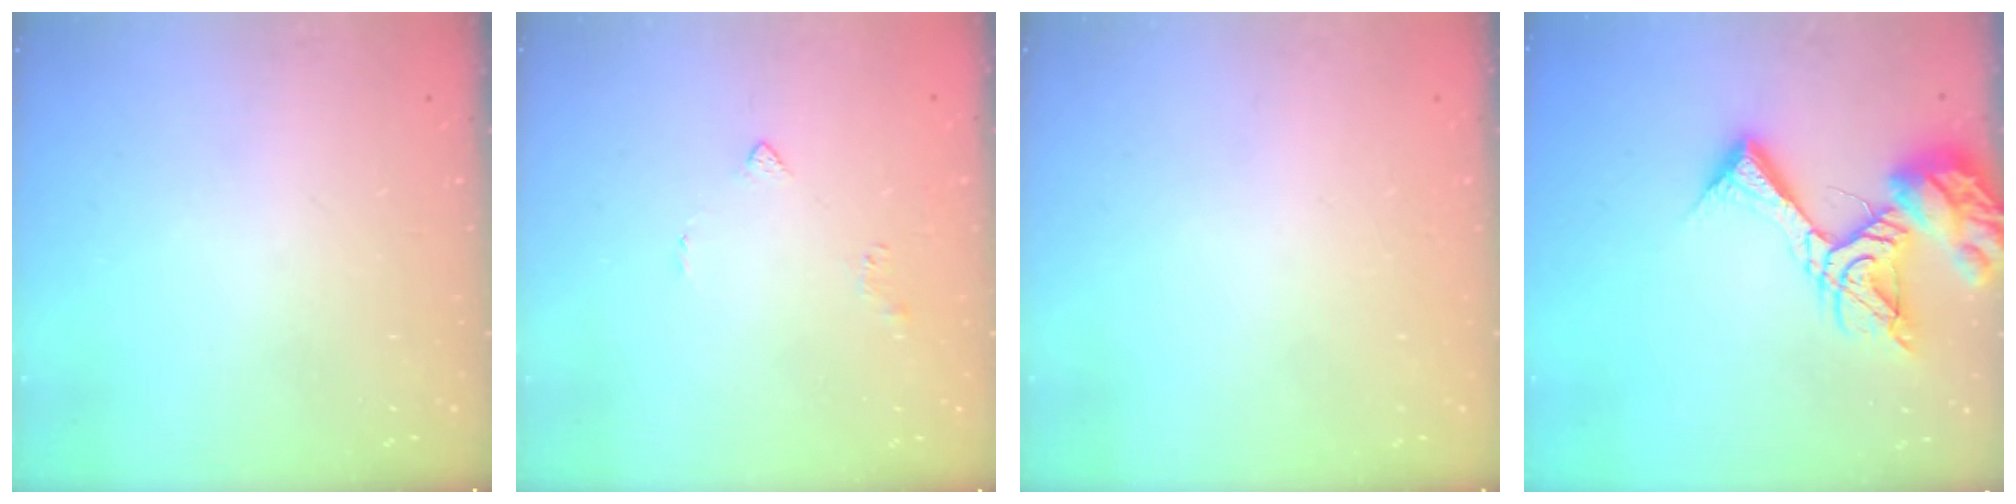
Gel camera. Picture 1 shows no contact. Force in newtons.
{"total": 2.8, "press": 2.8, "slide": 0.6}
{"total": 1.9, "press": 1.9, "slide": 0.1}
{"total": 15.2, "press": 15.2, "slide": 1.0}